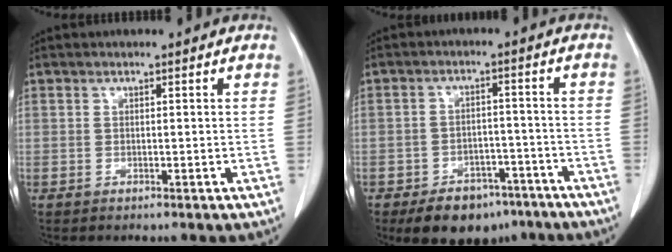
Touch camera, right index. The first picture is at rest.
{"total": 10.1, "force": [-7.4, 5.6, 4.1], "torque": [-0.051, 0.012, -0.106]}